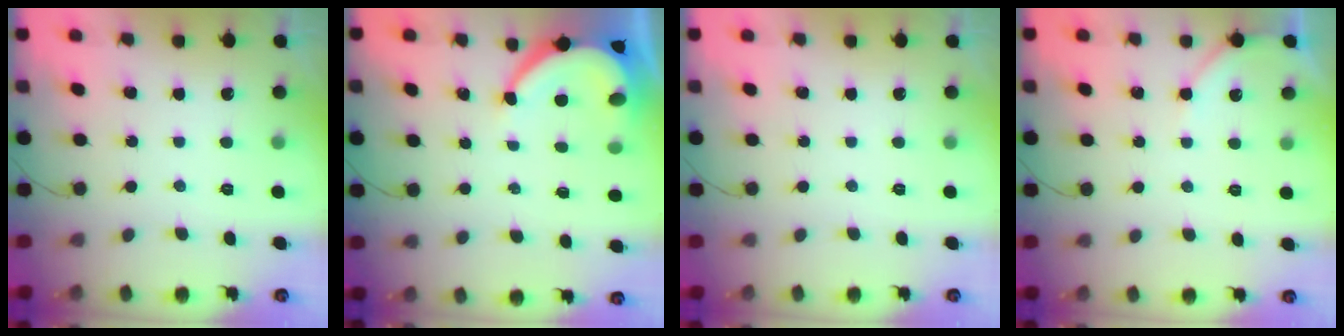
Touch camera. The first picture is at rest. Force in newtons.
{"total": 8.2, "press": 8.1, "slide": 1.2}
{"total": 0.0}
{"total": 4.1, "press": 4.0, "slide": 0.6}